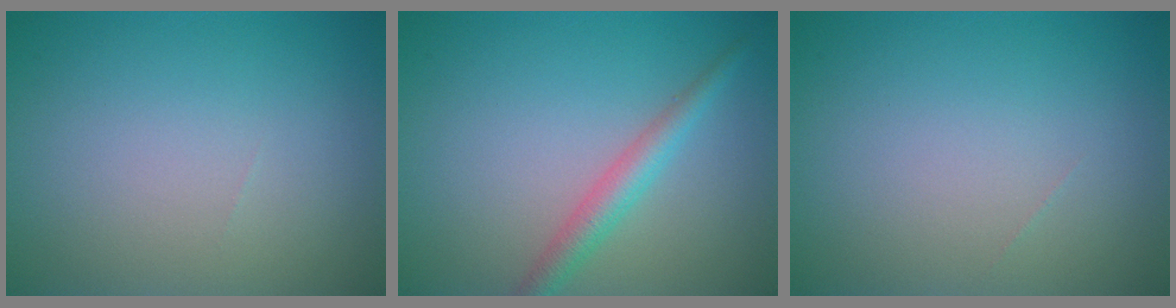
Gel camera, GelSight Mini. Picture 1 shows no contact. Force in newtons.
{"total": 2.6, "press": 2.6, "slide": 0.0}
{"total": 0.0}